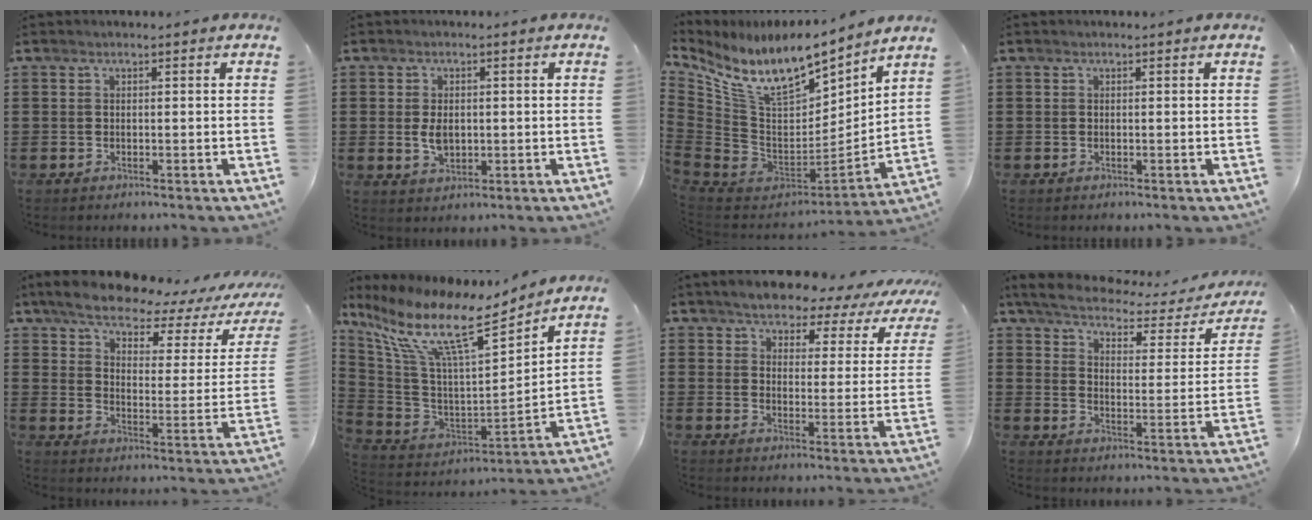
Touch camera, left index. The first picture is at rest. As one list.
[{"total": 3.6, "force": [0.1, 2.2, 2.8], "torque": [-0.056, -0.001, -0.003]}, {"total": 12.9, "force": [9.2, 4.6, 7.8], "torque": [-0.186, -0.069, 0.162]}, {"total": 0.0}, {"total": 6.2, "force": [5.3, 1.4, 3.0], "torque": [-0.087, -0.029, 0.089]}, {"total": 12.8, "force": [8.2, 2.8, 9.5], "torque": [-0.214, -0.052, 0.134]}, {"total": 5.4, "force": [5.1, 1.3, 1.1], "torque": [-0.044, -0.033, 0.086]}, {"total": 4.1, "force": [3.5, 0.8, 1.9], "torque": [-0.058, -0.023, 0.055]}]